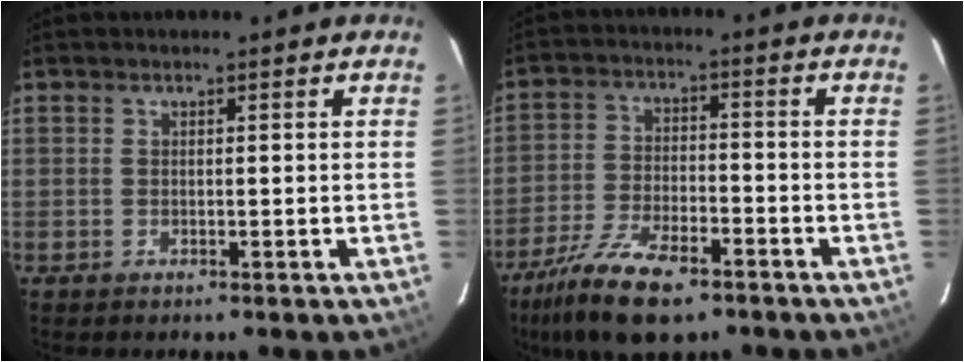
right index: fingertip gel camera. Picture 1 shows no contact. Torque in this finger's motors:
{"motor_torque": [1.21, -0.94, 0.56, 0.10]}